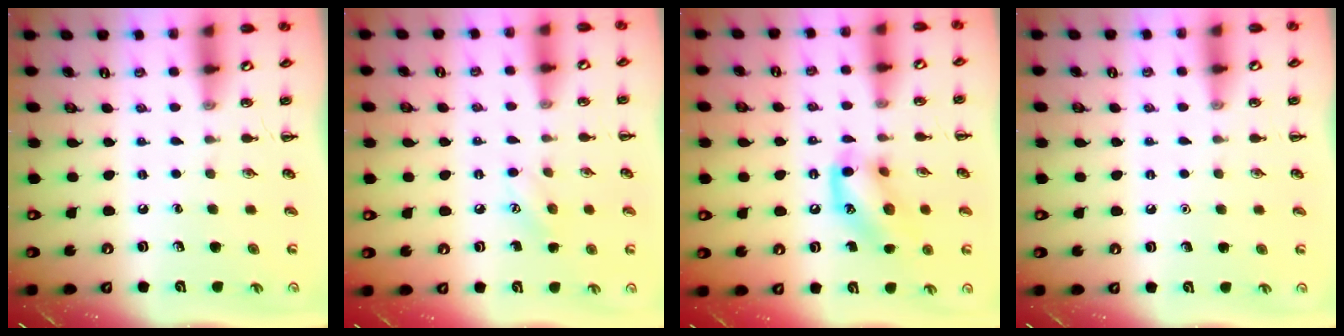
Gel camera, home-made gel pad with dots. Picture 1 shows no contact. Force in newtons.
{"total": 6.8, "press": 6.5, "slide": 1.7}
{"total": 13.9, "press": 13.7, "slide": 2.3}
{"total": 1.6, "press": 1.6, "slide": 0.1}